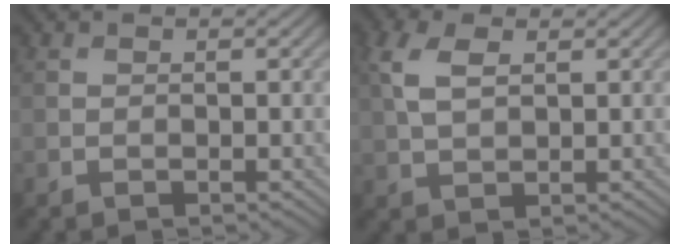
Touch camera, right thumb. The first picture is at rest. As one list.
[{"total": 4.7, "force": [1.6, 2.5, 3.7], "torque": [-0.097, 0.006, 0.031]}]